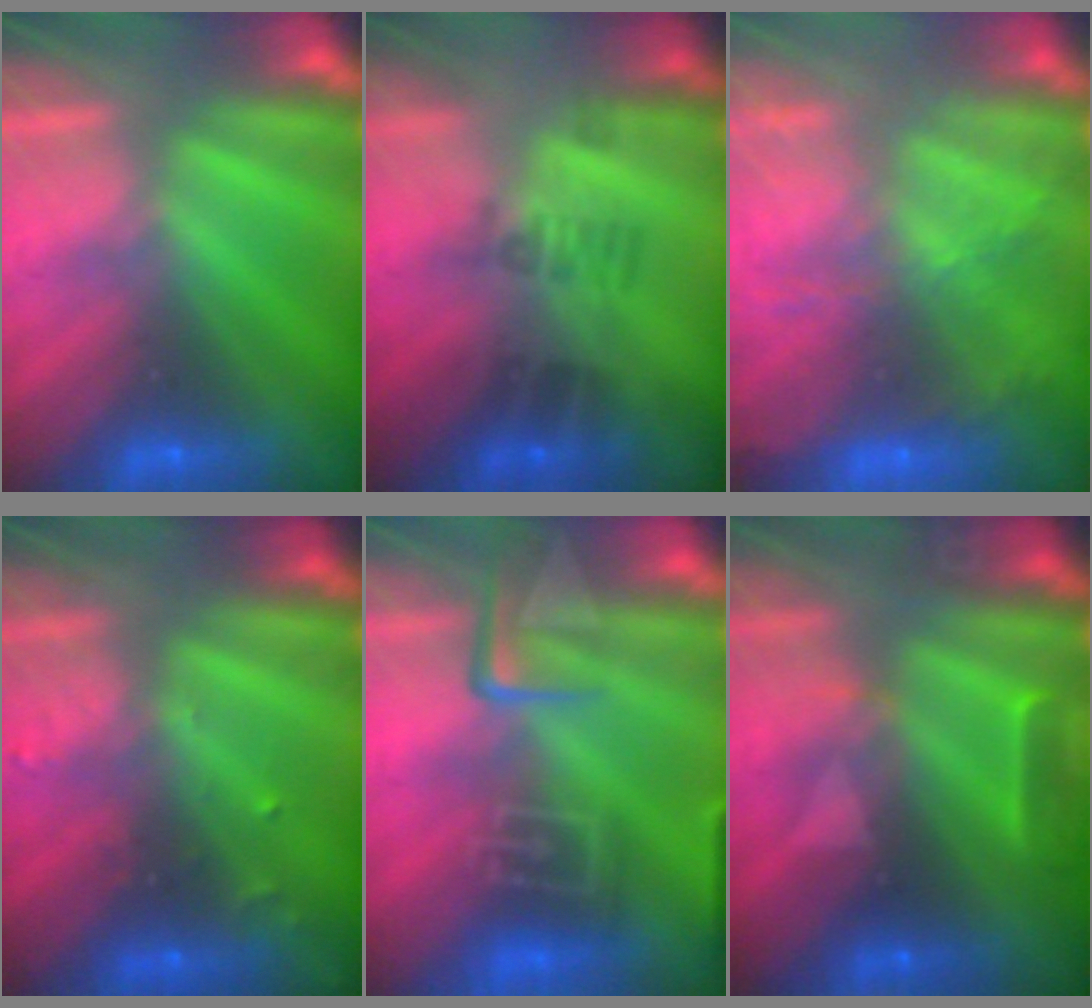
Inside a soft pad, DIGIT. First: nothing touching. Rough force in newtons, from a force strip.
{"total": 2.3}
{"total": 9.1}
{"total": 3.0}
{"total": 9.1}
{"total": 7.5}